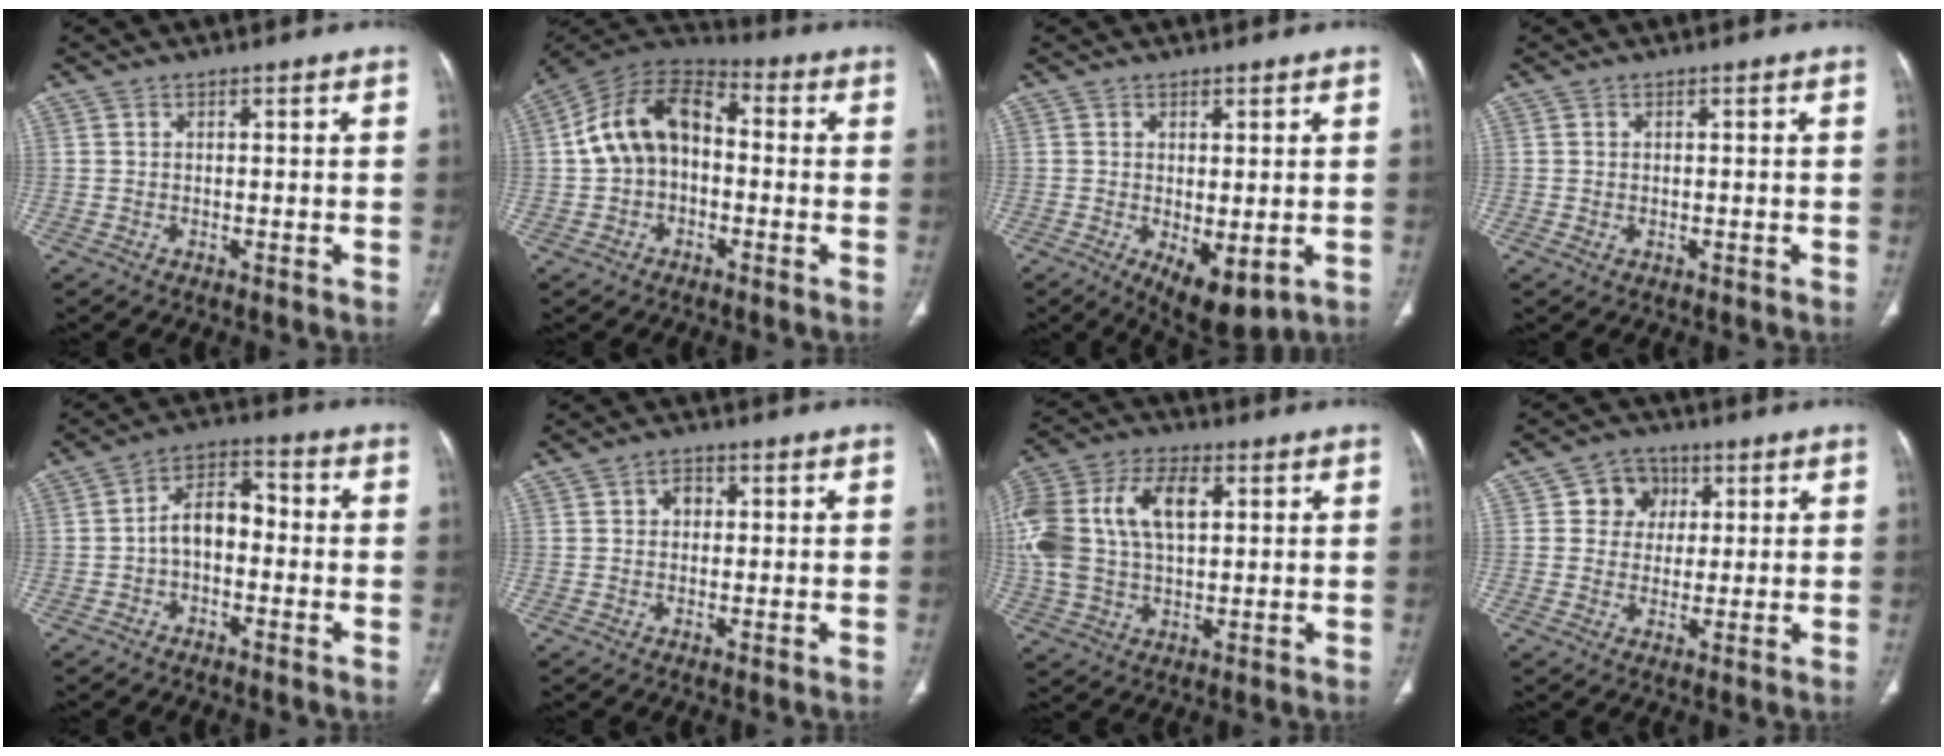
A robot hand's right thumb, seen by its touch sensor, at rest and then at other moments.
{"total": 13.4, "force": [-0.1, 9.3, 9.7], "torque": [-0.159, 0.042, -0.016]}
{"total": 7.7, "force": [-1.9, 3.6, 6.5], "torque": [-0.092, -0.015, -0.012]}
{"total": 0.9, "force": [-0.2, 0.7, 0.6], "torque": [-0.015, 0.006, 0.003]}
{"total": 7.7, "force": [-1.2, 4.8, 5.8], "torque": [-0.084, 0.035, -0.033]}
{"total": 2.7, "force": [0.6, 2.1, 1.5], "torque": [-0.011, 0.004, 0.007]}
{"total": 20.8, "force": [4.6, 12.6, 15.8], "torque": [-0.356, 0.025, 0.082]}
{"total": 6.6, "force": [1.9, 6.1, 2.0], "torque": [0.007, 0.003, 0.026]}